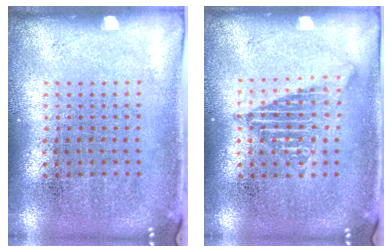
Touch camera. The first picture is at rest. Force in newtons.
{"total": 1.3, "press": 1.3, "slide": 0.1}